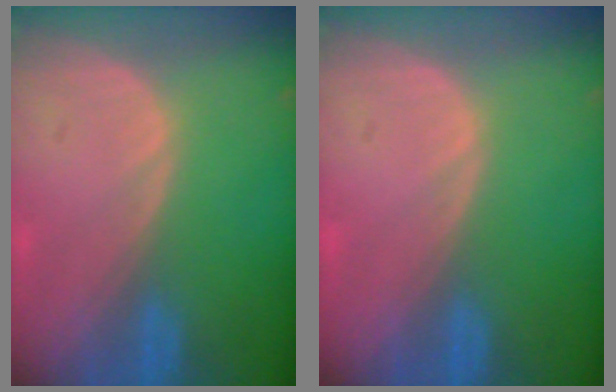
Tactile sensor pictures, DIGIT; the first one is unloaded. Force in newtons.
{"total": 0.0}